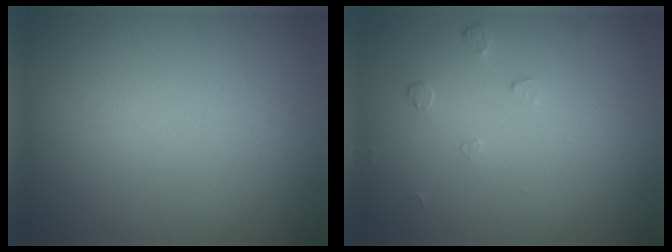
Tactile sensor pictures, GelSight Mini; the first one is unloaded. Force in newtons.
{"total": 0.6, "press": 0.4, "slide": 0.5}